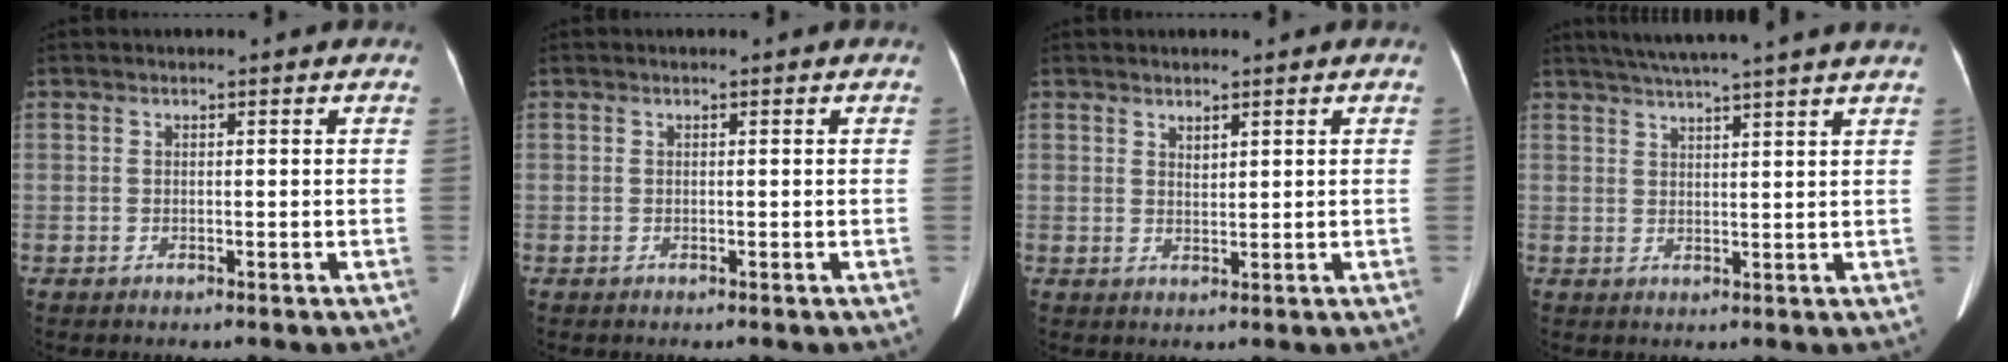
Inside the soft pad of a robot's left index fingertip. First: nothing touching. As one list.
[{"total": 0.0}, {"total": 1.1, "force": [0.8, 0.3, 0.7], "torque": [-0.012, -0.008, 0.017]}, {"total": 12.3, "force": [10.5, -1.3, 6.3], "torque": [-0.105, 0.017, 0.134]}]